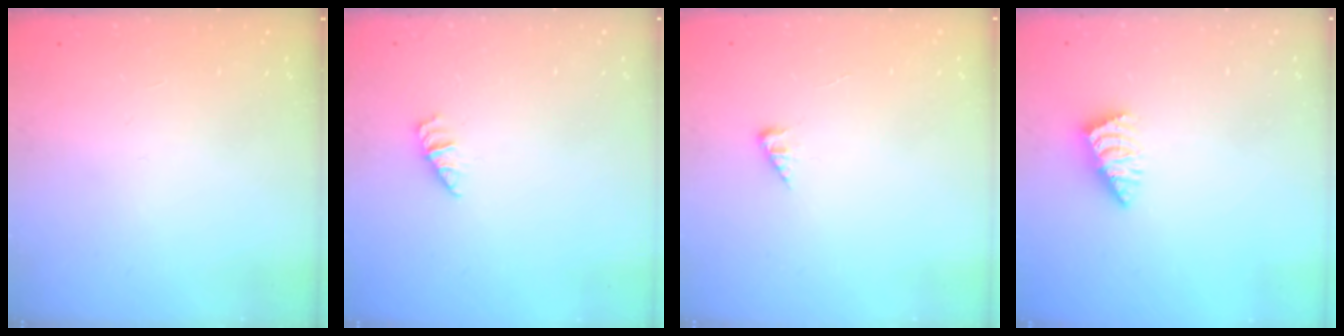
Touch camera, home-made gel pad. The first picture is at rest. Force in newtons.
{"total": 0.8, "press": 0.8, "slide": 0.2}
{"total": 2.7, "press": 2.7, "slide": 0.3}
{"total": 2.3, "press": 2.2, "slide": 0.4}